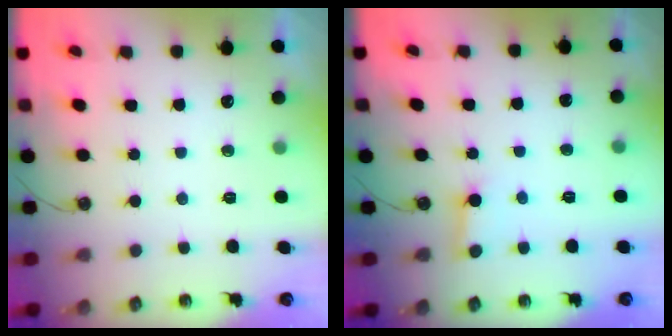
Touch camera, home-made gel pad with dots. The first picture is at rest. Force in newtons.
{"total": 2.6, "press": 2.5, "slide": 0.3}